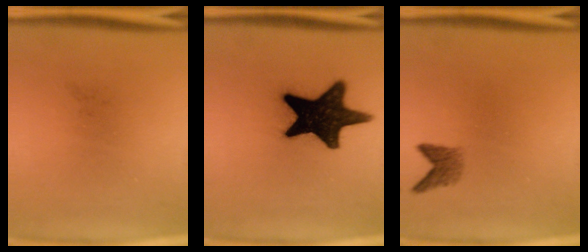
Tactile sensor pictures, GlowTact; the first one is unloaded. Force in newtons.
{"total": 18.2}
{"total": 2.0}